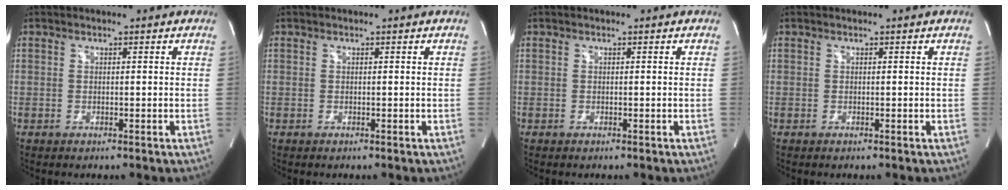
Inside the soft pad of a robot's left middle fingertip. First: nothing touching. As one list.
[{"total": 0.0}, {"total": 0.0}, {"total": 0.0}]